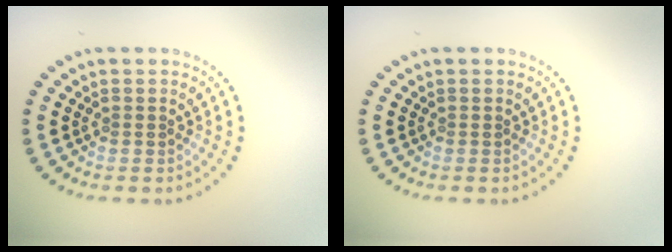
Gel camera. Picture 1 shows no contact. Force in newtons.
{"total": 0.0}